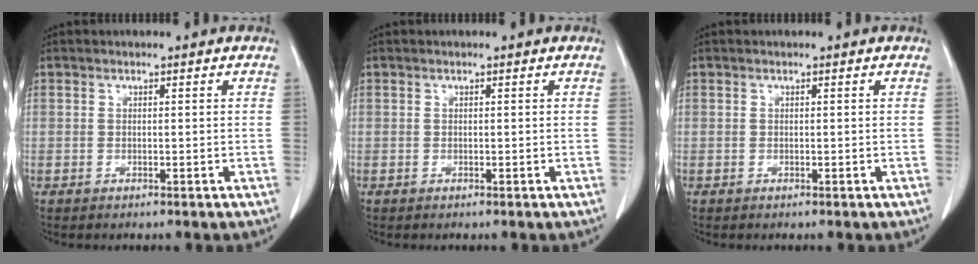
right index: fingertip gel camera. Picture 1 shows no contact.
{"total": 0.0}
{"total": 0.0}